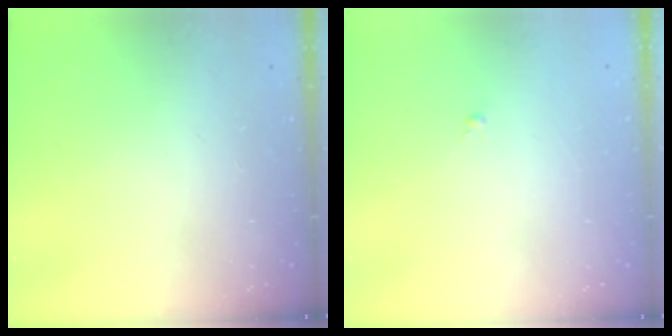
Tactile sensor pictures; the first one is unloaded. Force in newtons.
{"total": 0.0}